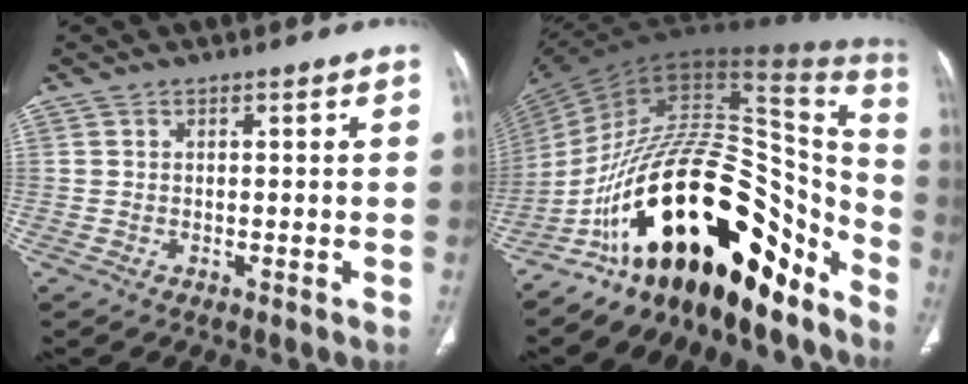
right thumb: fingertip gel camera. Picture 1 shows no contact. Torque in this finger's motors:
{"motor_torque": [2.33, 2.67, 2.36, -0.41, 1.05]}